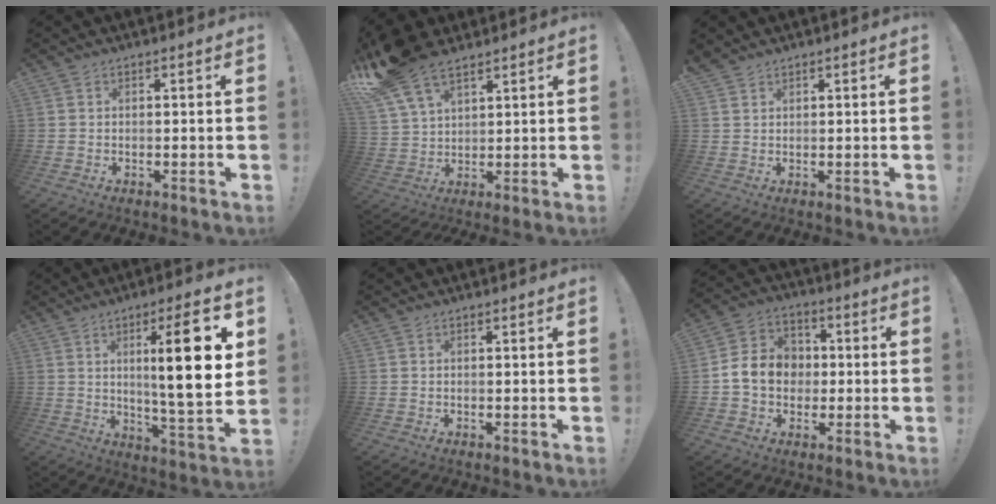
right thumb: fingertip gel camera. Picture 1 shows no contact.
{"total": 13.2, "force": [8.3, 6.8, 7.7], "torque": [-0.158, -0.037, 0.159]}
{"total": 1.6, "force": [1.5, 0.4, 0.5], "torque": [-0.002, -0.010, 0.027]}
{"total": 18.5, "force": [4.7, 2.4, 17.7], "torque": [-0.265, -0.016, 0.054]}
{"total": 0.0}
{"total": 12.1, "force": [-0.7, 10.6, 5.9], "torque": [-0.091, 0.017, -0.003]}